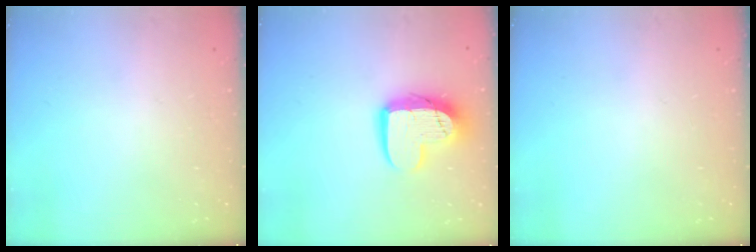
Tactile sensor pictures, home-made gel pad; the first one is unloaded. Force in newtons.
{"total": 12.7, "press": 12.7, "slide": 1.0}
{"total": 0.0}